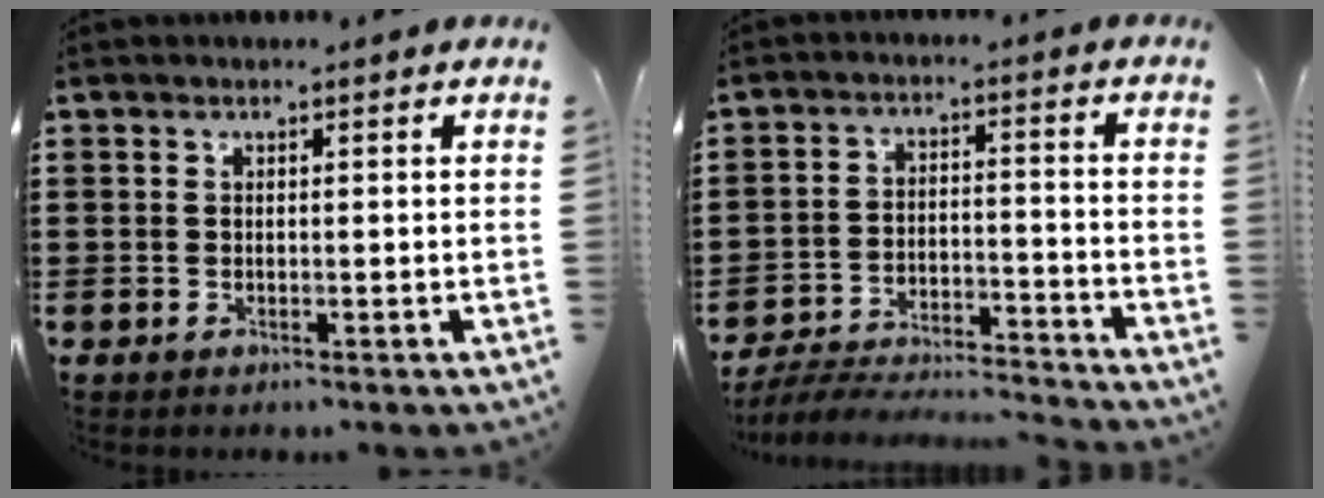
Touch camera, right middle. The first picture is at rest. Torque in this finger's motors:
{"motor_torque": [0.13, 0.04, 0.25, 0.03]}